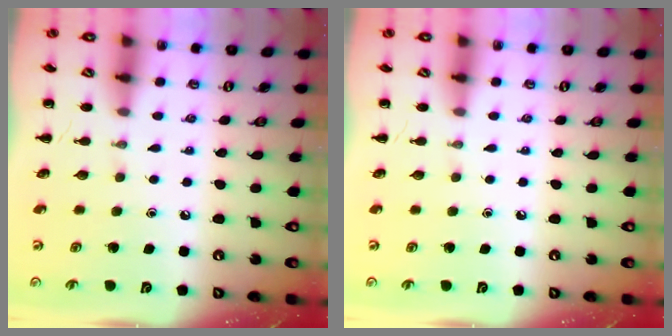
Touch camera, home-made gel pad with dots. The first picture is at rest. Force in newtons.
{"total": 0.0}